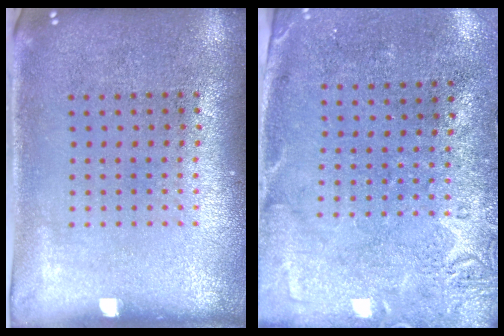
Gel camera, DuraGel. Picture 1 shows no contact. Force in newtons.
{"total": 2.7, "press": 2.2, "slide": 1.7}